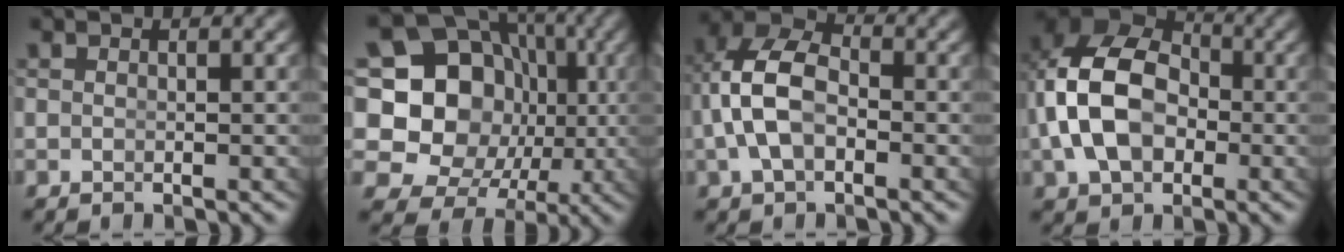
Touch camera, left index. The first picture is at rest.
{"total": 21.2, "force": [-0.2, 18.3, 10.8], "torque": [-0.221, -0.059, 0.002]}
{"total": 7.1, "force": [0.3, 5.2, 4.9], "torque": [-0.107, -0.010, 0.004]}
{"total": 11.4, "force": [0.9, 8.9, 7.1], "torque": [-0.159, -0.014, 0.019]}